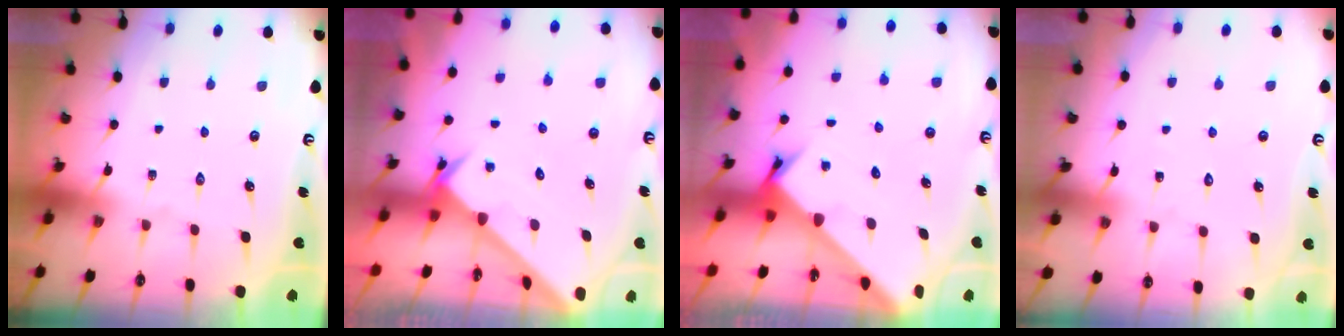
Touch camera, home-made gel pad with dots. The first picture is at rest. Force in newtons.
{"total": 2.5, "press": 2.5, "slide": 0.2}
{"total": 2.5, "press": 2.5, "slide": 0.2}
{"total": 4.8, "press": 4.8, "slide": 0.4}